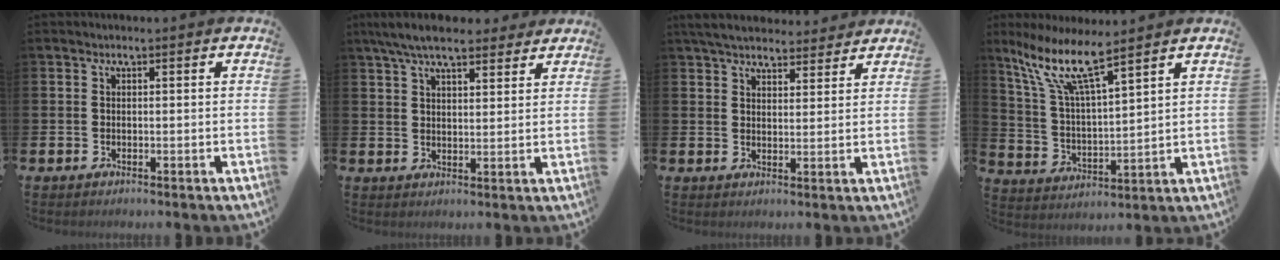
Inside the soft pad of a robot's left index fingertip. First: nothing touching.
{"total": 6.9, "force": [6.1, 1.7, 2.7], "torque": [-0.069, -0.015, 0.112]}
{"total": 5.4, "force": [5.1, 1.3, 1.2], "torque": [-0.039, -0.022, 0.094]}
{"total": 9.7, "force": [7.6, 1.7, 5.7], "torque": [-0.143, -0.029, 0.134]}